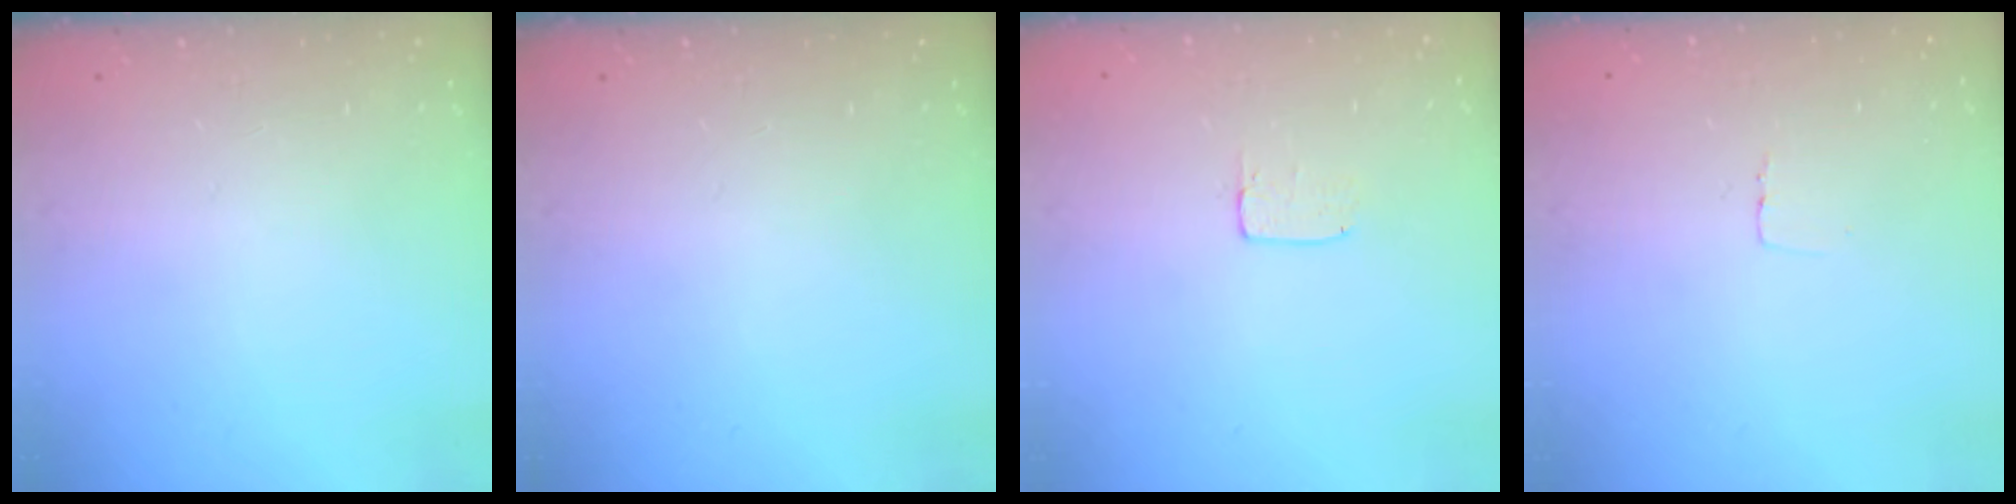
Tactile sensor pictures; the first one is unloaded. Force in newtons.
{"total": 0.0}
{"total": 3.7, "press": 3.6, "slide": 0.2}
{"total": 2.6, "press": 2.6, "slide": 0.1}